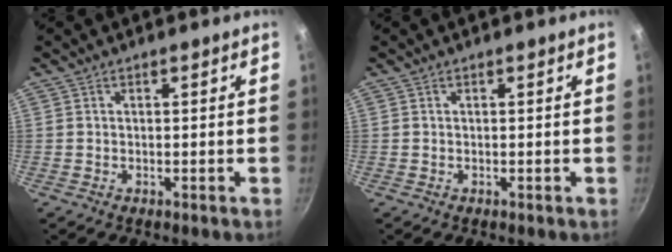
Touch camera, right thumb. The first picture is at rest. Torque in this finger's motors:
{"motor_torque": [-0.01, 0.01, 0.04, 0.00, 0.00]}